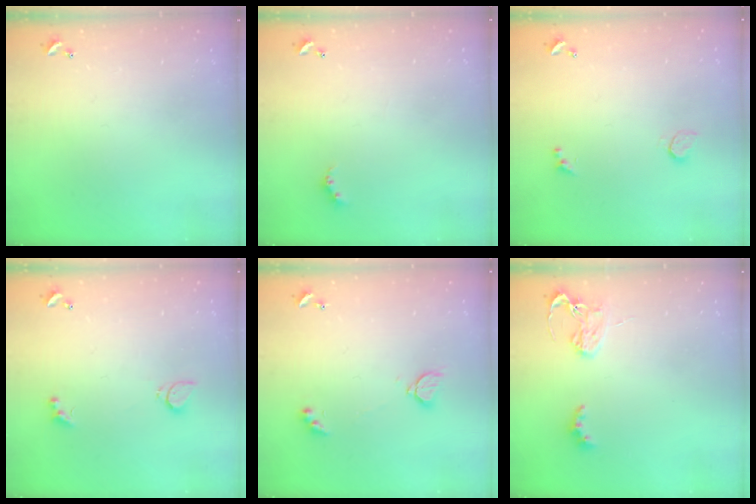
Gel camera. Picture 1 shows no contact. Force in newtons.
{"total": 3.4, "press": 3.3, "slide": 0.6}
{"total": 0.9, "press": 0.8, "slide": 0.4}
{"total": 2.2, "press": 2.1, "slide": 0.6}
{"total": 2.2, "press": 2.2, "slide": 0.2}
{"total": 2.9, "press": 2.8, "slide": 0.6}